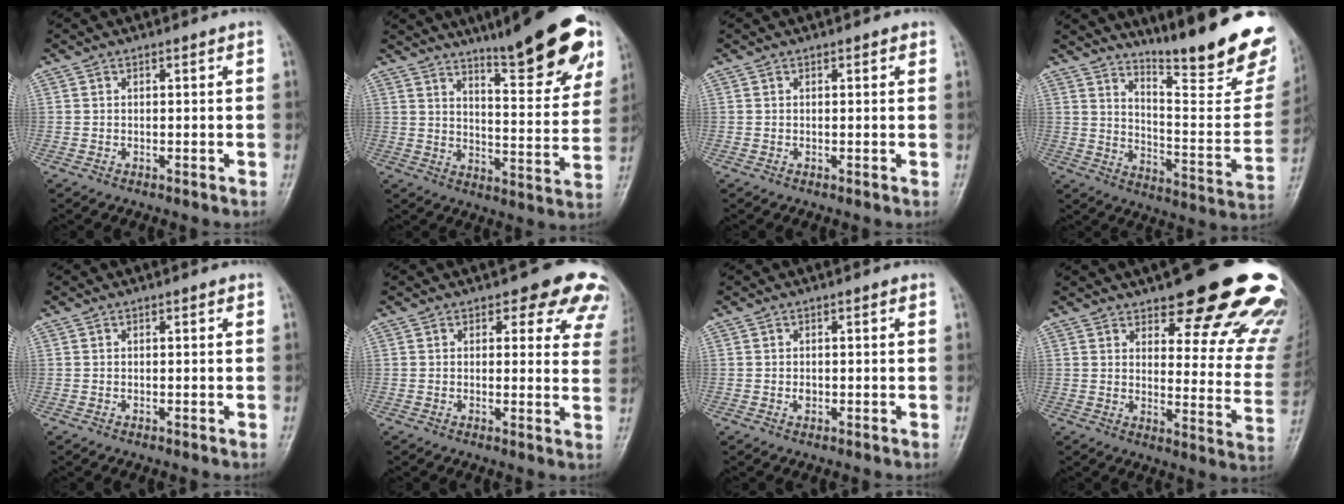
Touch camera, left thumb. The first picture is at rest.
{"total": 18.8, "force": [12.4, 4.1, 13.5], "torque": [-0.145, -0.064, 0.176]}
{"total": 0.7, "force": [0.4, 0.4, 0.5], "torque": [-0.001, 0.000, 0.002]}
{"total": 26.0, "force": [19.7, 4.9, 16.3], "torque": [-0.201, -0.141, 0.274]}
{"total": 0.0}
{"total": 10.2, "force": [7.5, 5.1, 4.6], "torque": [0.004, -0.030, 0.059]}
{"total": 1.2, "force": [-0.1, 0.9, 0.7], "torque": [-0.004, 0.001, -0.002]}
{"total": 23.9, "force": [16.8, 7.6, 15.2], "torque": [-0.141, -0.086, 0.203]}